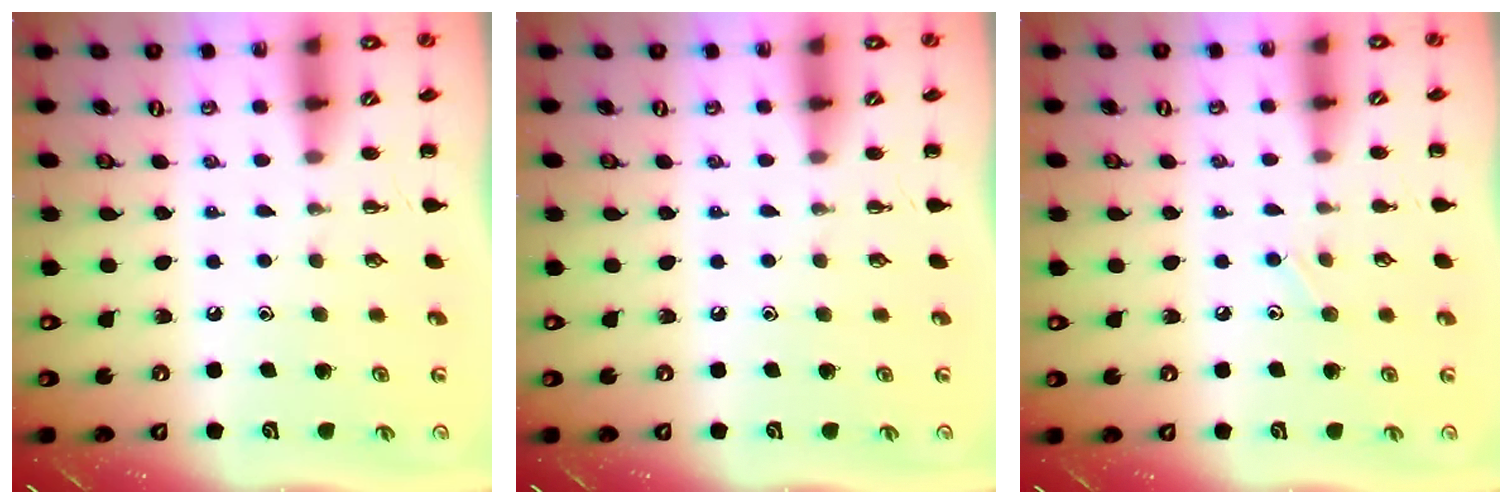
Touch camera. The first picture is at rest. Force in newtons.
{"total": 0.0}
{"total": 6.7, "press": 6.4, "slide": 2.2}